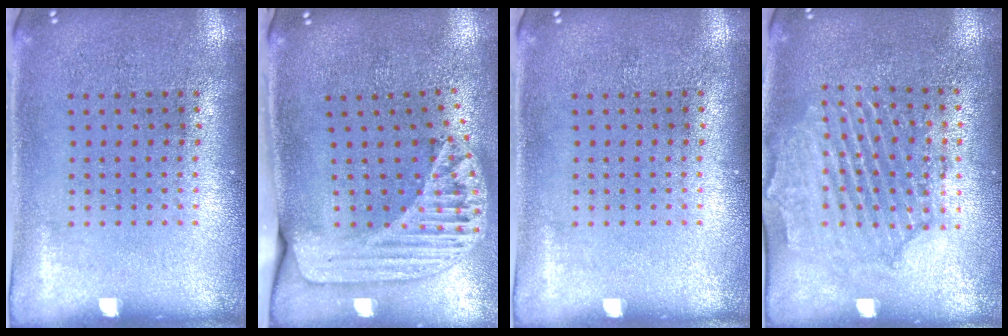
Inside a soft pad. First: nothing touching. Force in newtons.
{"total": 1.8, "press": 1.5, "slide": 1.0}
{"total": 0.0}
{"total": 1.9, "press": 1.9, "slide": 0.4}